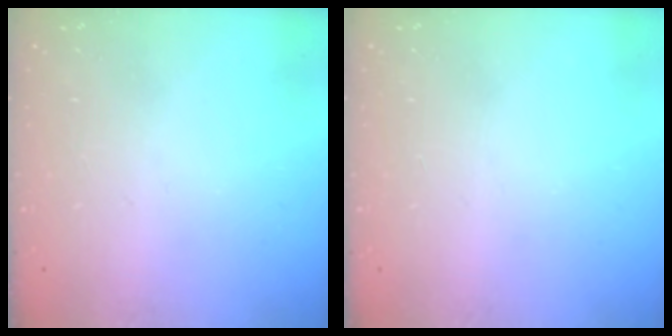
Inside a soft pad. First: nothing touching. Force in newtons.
{"total": 0.0}